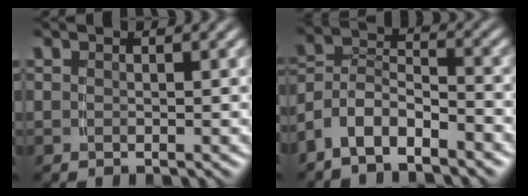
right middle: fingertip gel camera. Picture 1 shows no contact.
{"total": 7.3, "force": [-3.5, 5.8, 2.7], "torque": [-0.071, -0.019, -0.070]}